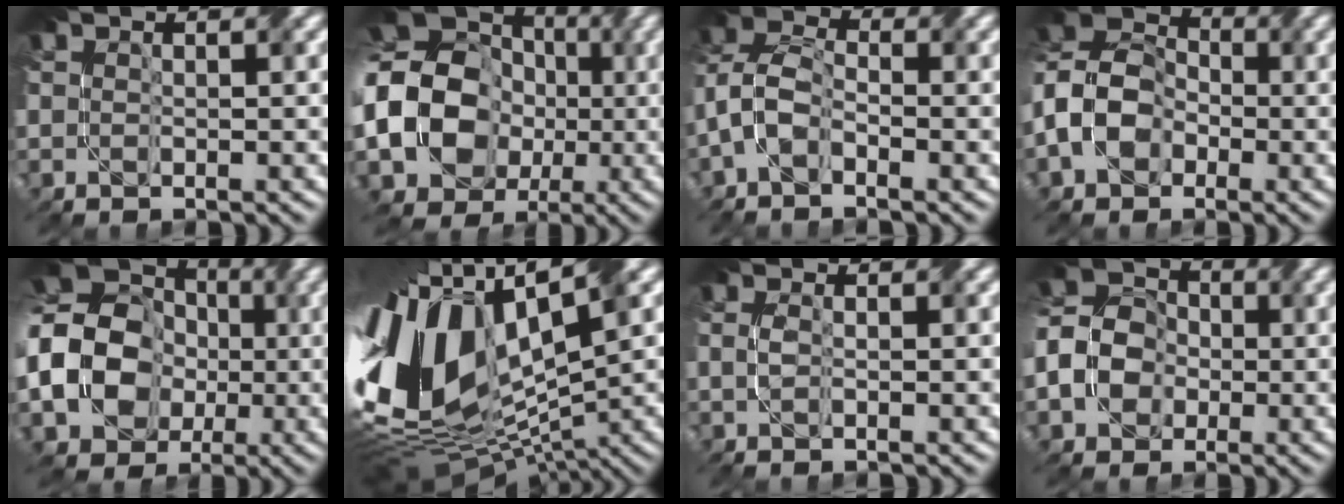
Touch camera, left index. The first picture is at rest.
{"total": 17.4, "force": [-2.9, 14.9, 8.5], "torque": [-0.182, -0.004, -0.087]}
{"total": 3.9, "force": [-1.9, 2.3, 2.6], "torque": [-0.060, 0.011, -0.052]}
{"total": 7.3, "force": [-2.4, 5.4, 4.2], "torque": [-0.086, 0.010, -0.067]}
{"total": 13.9, "force": [-2.2, 11.2, 7.9], "torque": [-0.150, -0.013, -0.067]}
{"total": 15.4, "force": [1.6, 8.1, 13.0], "torque": [-0.283, 0.014, 0.025]}
{"total": 0.8, "force": [-0.4, 0.2, 0.7], "torque": [-0.019, 0.001, -0.012]}
{"total": 6.0, "force": [-1.8, 4.9, 3.1], "torque": [-0.068, 0.008, -0.052]}